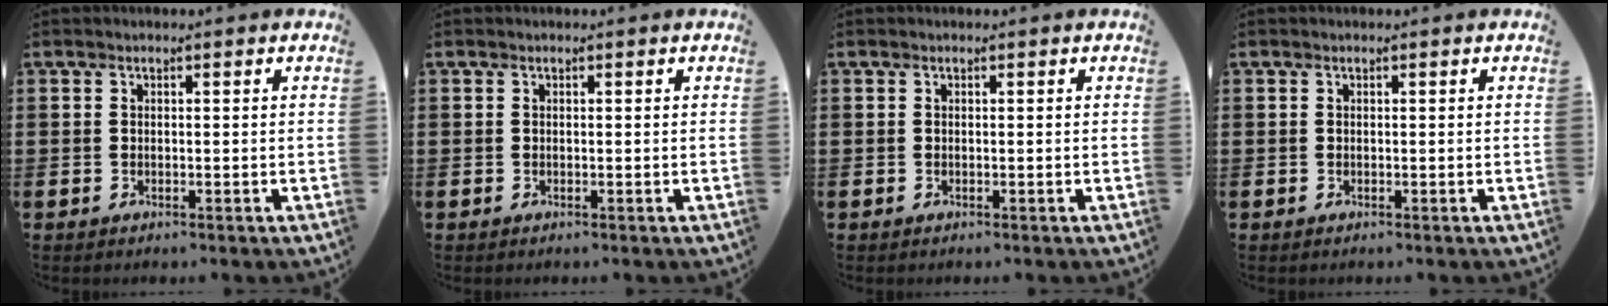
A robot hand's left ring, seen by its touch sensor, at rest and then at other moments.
{"total": 0.0}
{"total": 0.0}
{"total": 0.0}